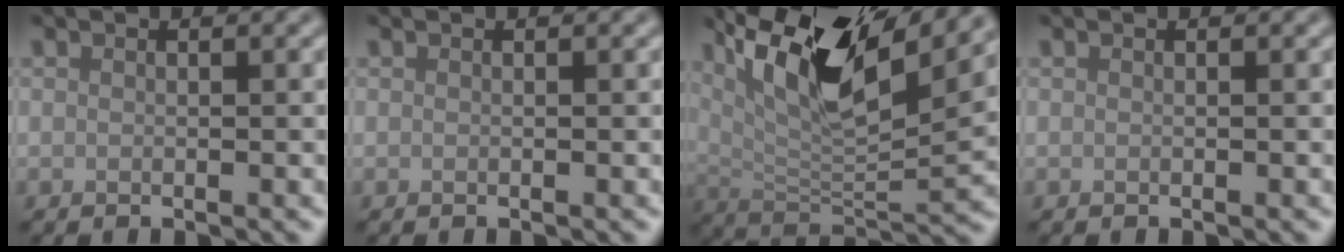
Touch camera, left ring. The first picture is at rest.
{"total": 0.0}
{"total": 12.3, "force": [6.9, 3.8, 9.5], "torque": [-0.169, 0.006, 0.129]}
{"total": 0.0}